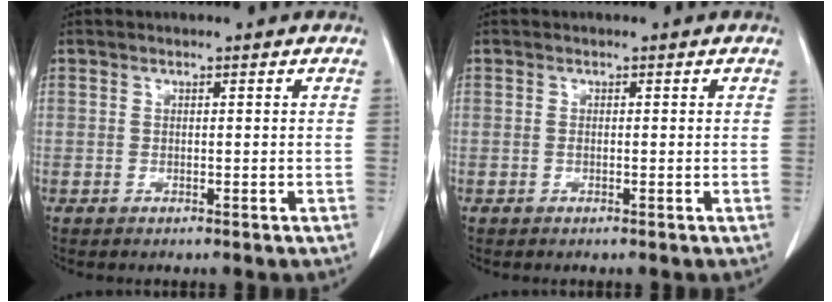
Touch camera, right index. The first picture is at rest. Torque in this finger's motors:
{"motor_torque": [-0.05, 0.00, 0.01, 0.00]}